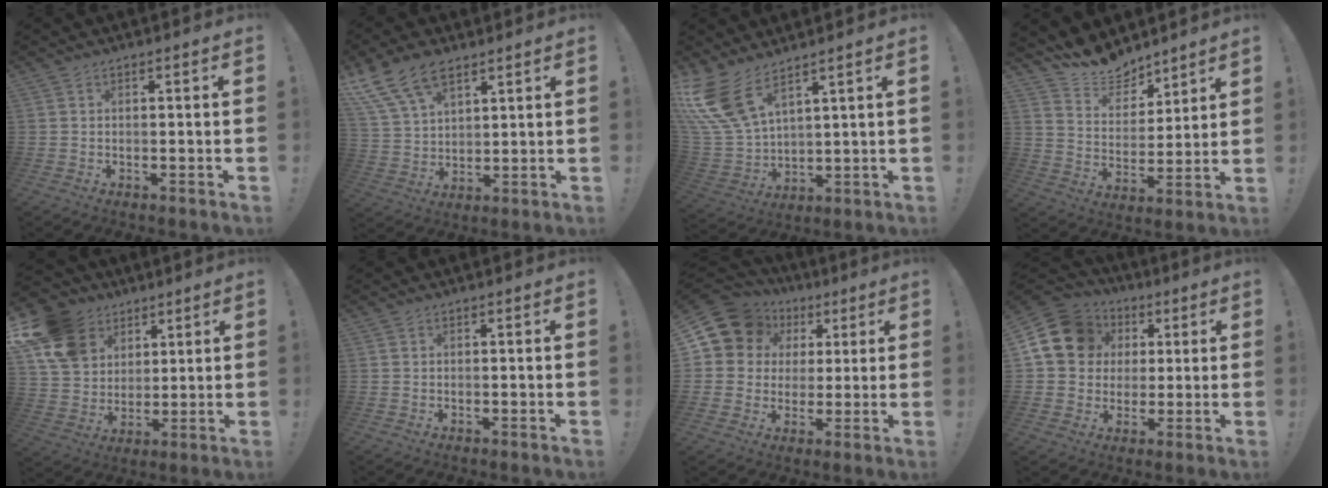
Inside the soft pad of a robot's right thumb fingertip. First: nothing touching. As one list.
[{"total": 12.9, "force": [8.5, 6.9, 6.9], "torque": [-0.138, -0.042, 0.162]}, {"total": 13.7, "force": [9.1, 5.6, 8.5], "torque": [-0.192, -0.054, 0.173]}, {"total": 10.6, "force": [9.8, 3.8, 1.4], "torque": [-0.038, -0.089, 0.187]}, {"total": 16.4, "force": [7.3, 12.7, 7.4], "torque": [-0.129, -0.033, 0.149]}, {"total": 0.0}, {"total": 12.0, "force": [4.8, 10.1, 4.1], "torque": [-0.062, -0.027, 0.100]}, {"total": 15.5, "force": [4.8, 13.1, 6.8], "torque": [-0.102, -0.015, 0.101]}]